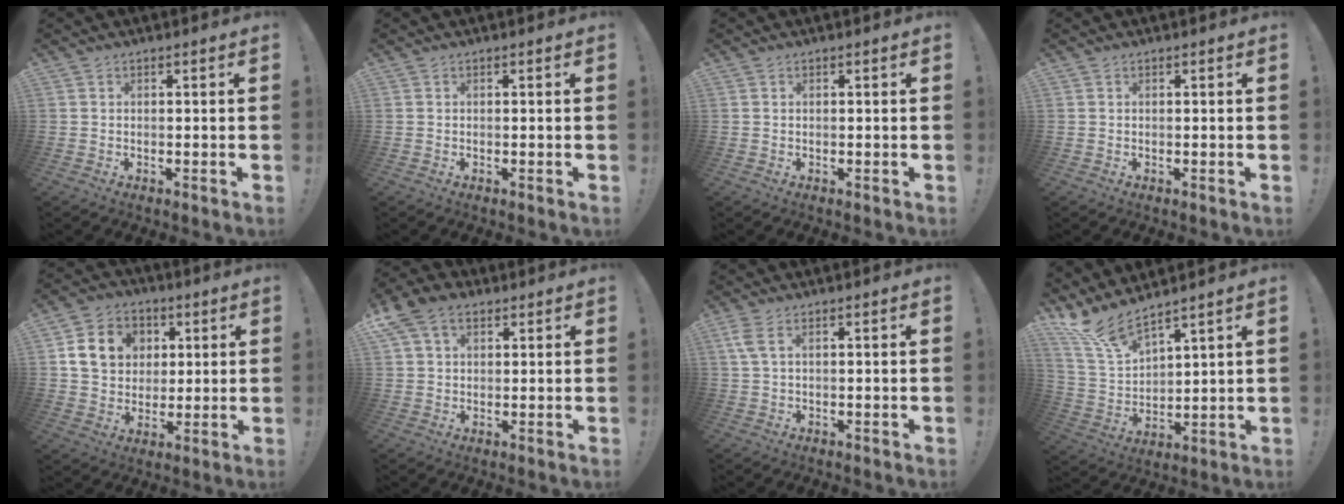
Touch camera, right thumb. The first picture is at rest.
{"total": 0.0}
{"total": 0.0}
{"total": 0.0}
{"total": 13.1, "force": [3.6, 11.0, 6.1], "torque": [-0.086, -0.004, 0.077]}
{"total": 8.8, "force": [4.2, 6.0, 4.9], "torque": [-0.092, 0.000, 0.087]}
{"total": 3.2, "force": [1.4, 0.9, 2.8], "torque": [-0.056, -0.001, 0.026]}
{"total": 11.2, "force": [9.6, 2.8, 5.0], "torque": [-0.119, -0.070, 0.179]}